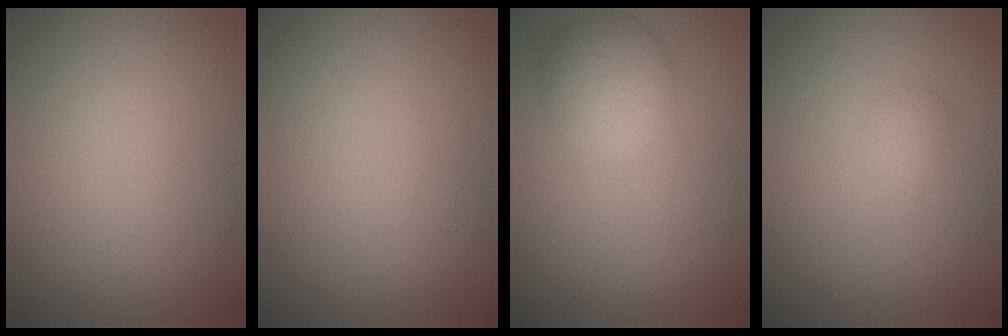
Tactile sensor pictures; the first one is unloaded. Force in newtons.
{"total": 0.0}
{"total": 2.8, "press": 2.8, "slide": 0.3}
{"total": 0.8, "press": 0.8, "slide": 0.0}